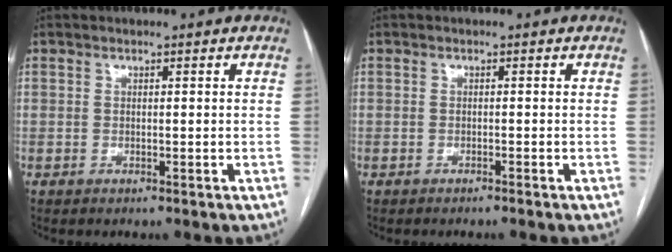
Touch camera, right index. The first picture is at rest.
{"total": 0.9, "force": [-0.8, -0.2, 0.4], "torque": [-0.008, 0.002, -0.013]}